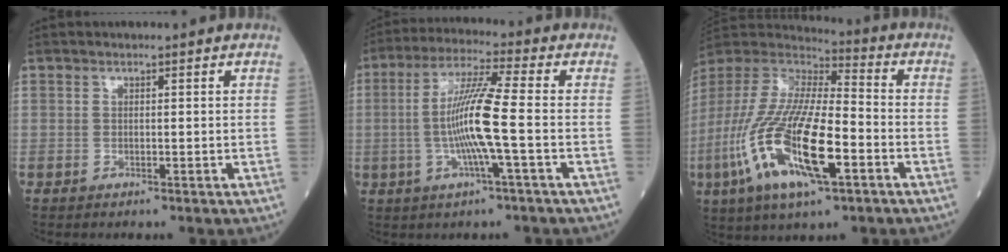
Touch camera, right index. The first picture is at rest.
{"total": 10.0, "force": [-1.6, -0.5, 9.9], "torque": [-0.194, 0.003, -0.035]}
{"total": 21.5, "force": [-7.4, 5.5, 19.5], "torque": [-0.448, -0.036, -0.136]}